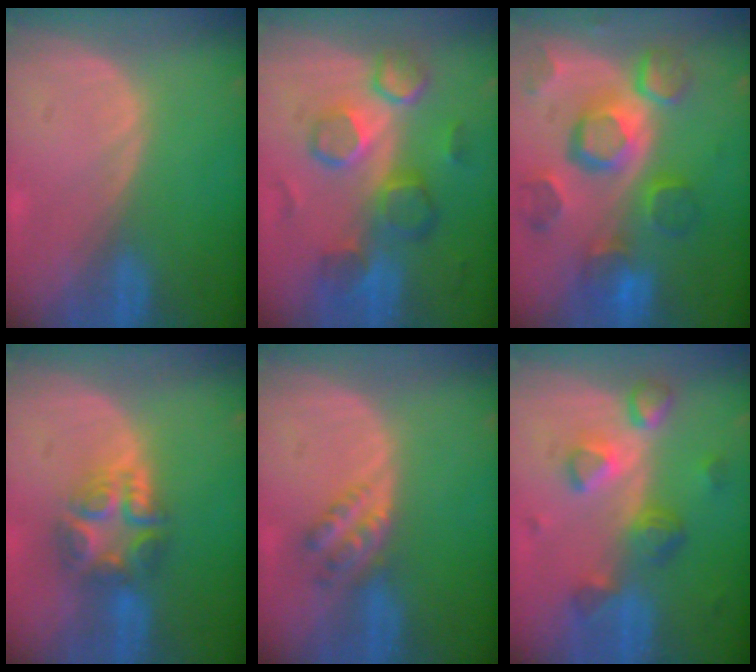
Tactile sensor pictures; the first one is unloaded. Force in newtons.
{"total": 9.9, "press": 9.0, "slide": 4.2}
{"total": 12.1, "press": 10.5, "slide": 5.9}
{"total": 7.6, "press": 6.5, "slide": 3.8}
{"total": 4.5, "press": 3.8, "slide": 2.5}
{"total": 7.8, "press": 6.9, "slide": 3.7}